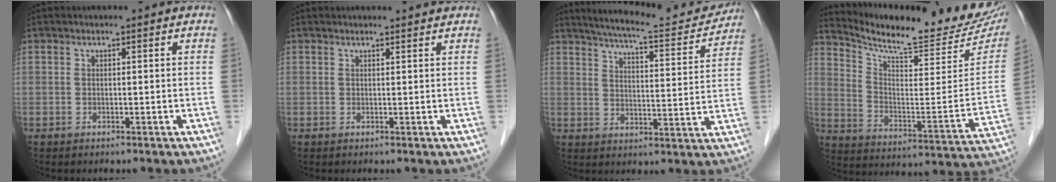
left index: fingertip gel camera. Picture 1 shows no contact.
{"total": 1.4, "force": [1.4, 0.1, 0.2], "torque": [-0.005, 0.003, 0.007]}
{"total": 13.5, "force": [12.7, 1.1, 4.5], "torque": [-0.070, -0.021, 0.165]}
{"total": 19.7, "force": [18.3, 2.2, 6.9], "torque": [-0.119, -0.079, 0.251]}